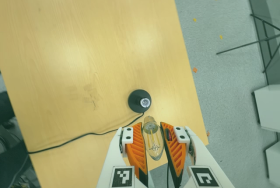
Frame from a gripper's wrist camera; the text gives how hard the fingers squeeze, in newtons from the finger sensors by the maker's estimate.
{"total": 20.1, "left": 22.0, "right": 18.1}